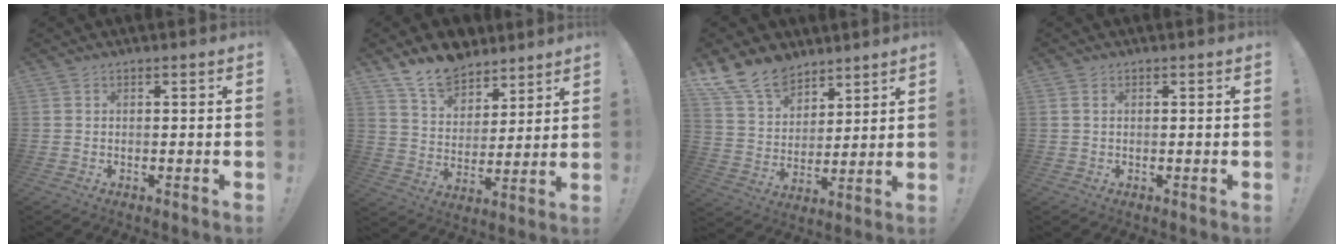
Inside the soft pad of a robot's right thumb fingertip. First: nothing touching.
{"total": 12.7, "force": [10.5, 6.3, 3.4], "torque": [-0.072, -0.076, 0.200]}
{"total": 13.9, "force": [10.8, 7.9, 4.1], "torque": [-0.086, -0.075, 0.207]}
{"total": 1.1, "force": [0.4, 0.8, 0.5], "torque": [-0.015, 0.004, 0.009]}